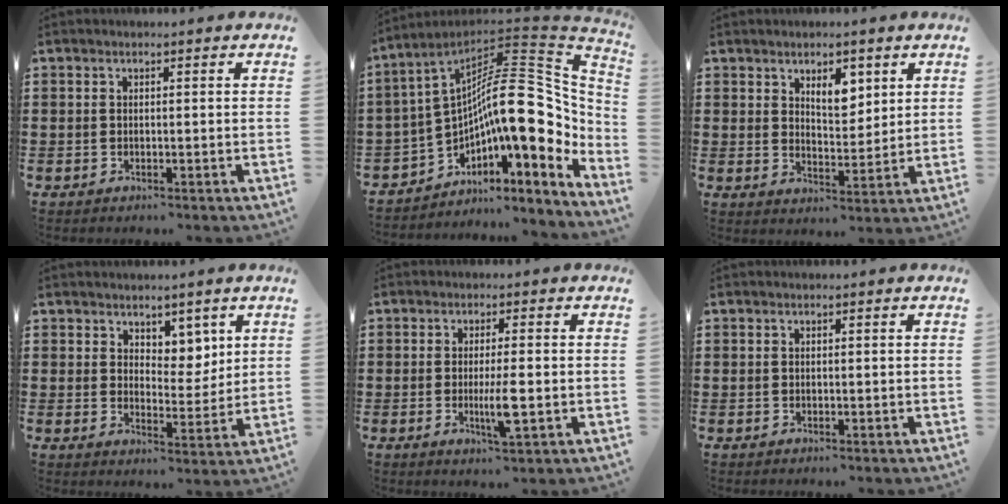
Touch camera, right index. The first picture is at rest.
{"total": 18.4, "force": [2.1, 8.4, 16.3], "torque": [-0.252, -0.013, 0.025]}
{"total": 5.2, "force": [2.9, 2.6, 3.4], "torque": [-0.051, -0.001, 0.047]}
{"total": 4.9, "force": [3.6, 3.3, 0.8], "torque": [-0.027, -0.004, 0.065]}
{"total": 5.2, "force": [-1.0, 0.5, 5.1], "torque": [-0.099, -0.012, -0.023]}
{"total": 0.0}